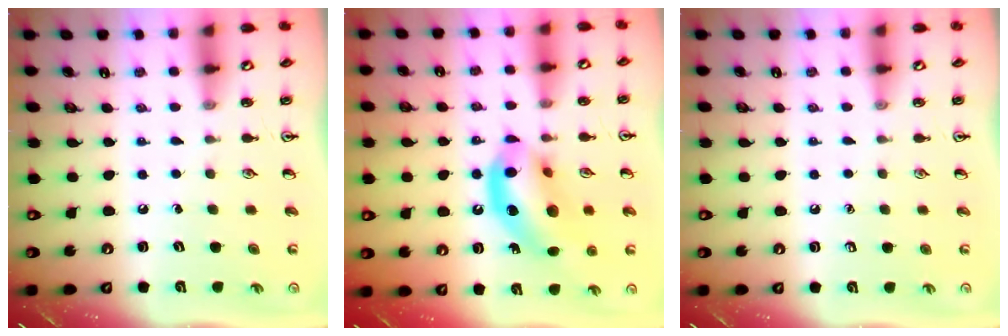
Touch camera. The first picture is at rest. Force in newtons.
{"total": 14.8, "press": 14.3, "slide": 3.7}
{"total": 0.0}